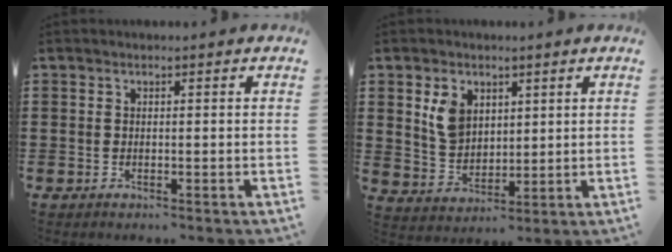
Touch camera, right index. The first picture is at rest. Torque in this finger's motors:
{"motor_torque": [0.81, 0.80, 0.29, 0.10]}